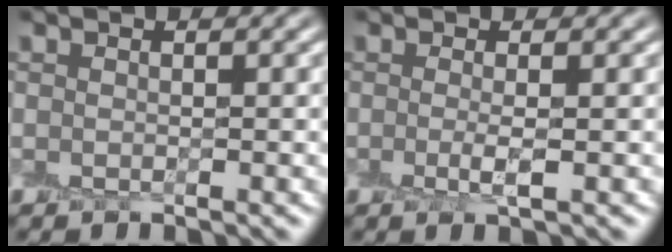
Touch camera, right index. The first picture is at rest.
{"total": 1.6, "force": [-0.1, 0.1, 1.6], "torque": [-0.036, -0.006, -0.007]}